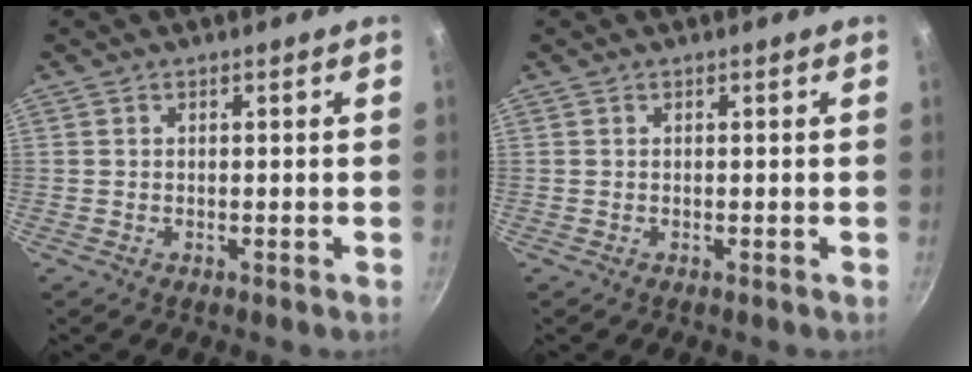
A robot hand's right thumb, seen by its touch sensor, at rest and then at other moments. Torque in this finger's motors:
{"motor_torque": [0.00, 0.01, -0.04, 0.04, 0.00]}